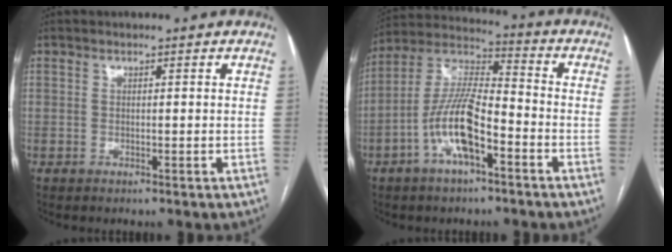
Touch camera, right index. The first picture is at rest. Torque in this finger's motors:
{"motor_torque": [1.82, -0.32, 1.05, 0.21]}